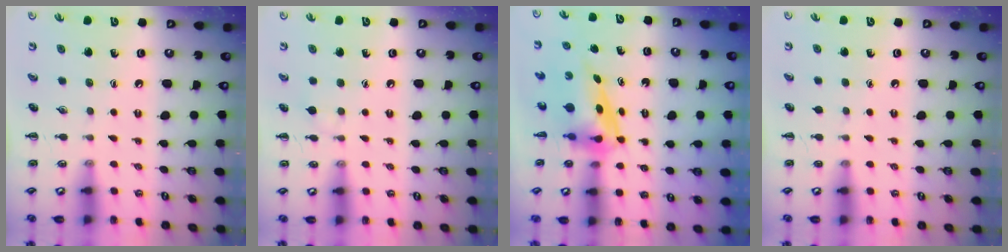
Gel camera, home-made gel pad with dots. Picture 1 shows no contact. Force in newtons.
{"total": 4.1, "press": 3.8, "slide": 1.6}
{"total": 4.0, "press": 3.9, "slide": 0.7}
{"total": 0.0}